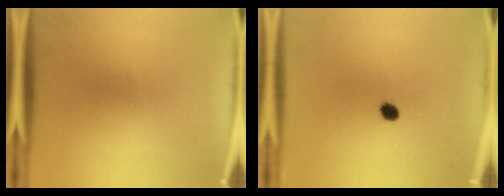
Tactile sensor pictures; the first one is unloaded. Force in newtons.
{"total": 2.8}